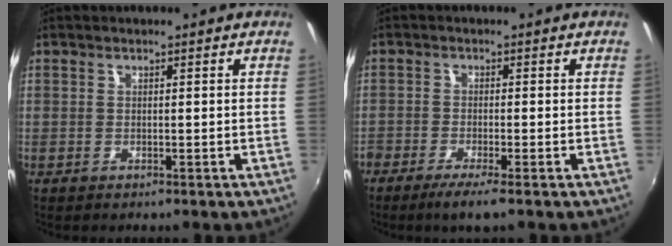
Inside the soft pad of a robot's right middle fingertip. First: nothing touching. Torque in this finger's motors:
{"motor_torque": [0.38, -0.37, 0.03, 0.02]}